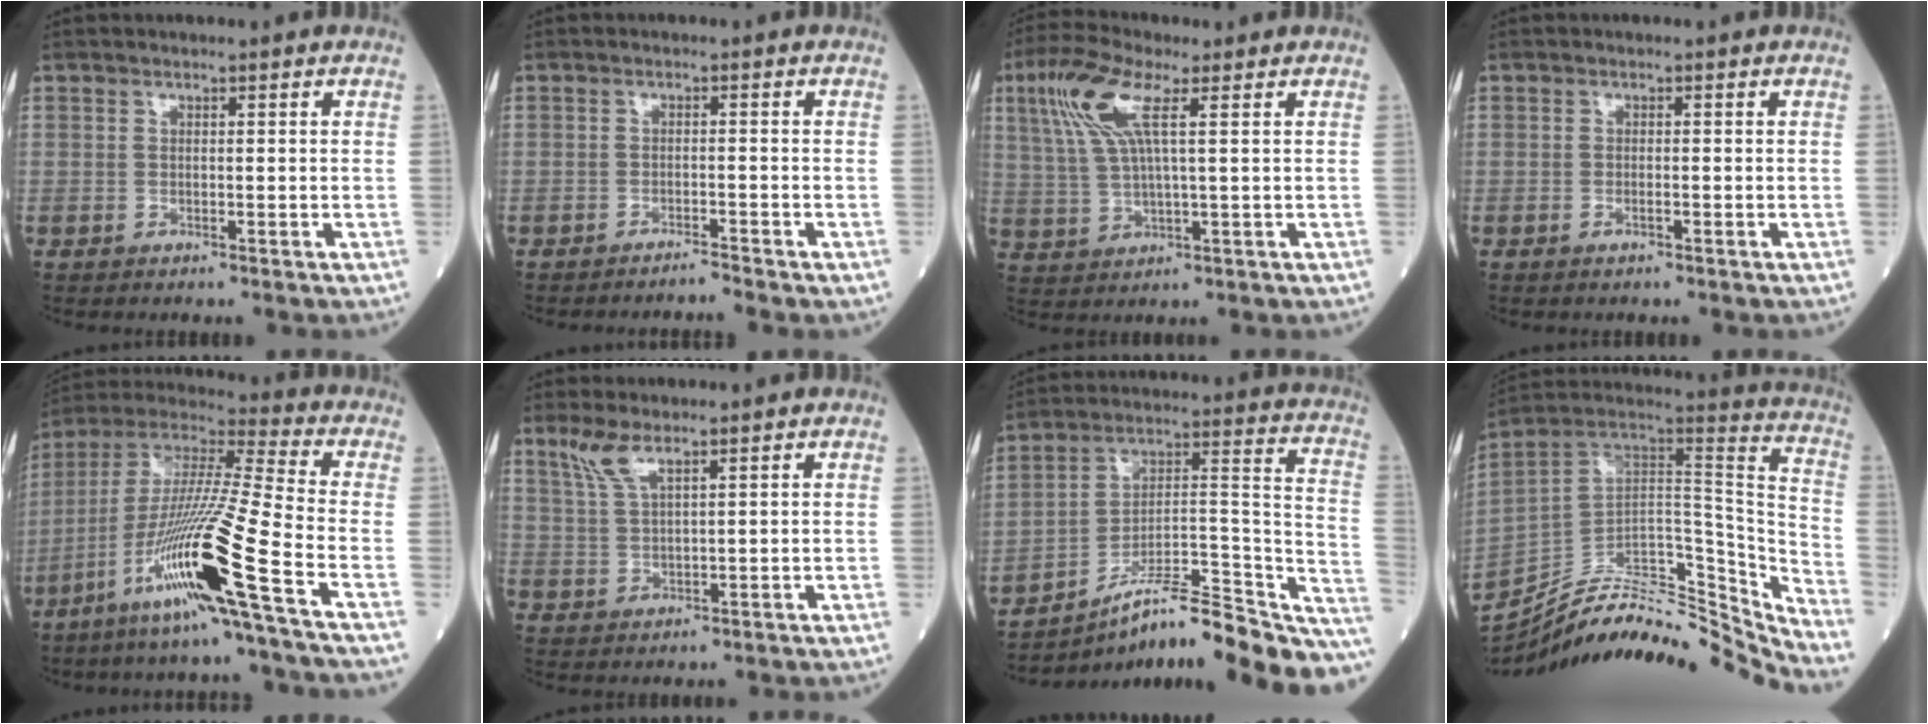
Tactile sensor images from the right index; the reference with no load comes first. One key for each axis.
{"total": 1.8, "fx": -1.7, "fy": -0.5, "fz": 0.1, "tx": 0.002, "ty": -0.004, "tz": -0.025}
{"total": 9.0, "fx": 3.6, "fy": 1.9, "fz": 8.0, "tx": -0.184, "ty": 0.018, "tz": 0.072}
{"total": 0.9, "fx": -0.5, "fy": 0.2, "fz": 0.7, "tx": -0.017, "ty": -0.001, "tz": -0.008}
{"total": 19.5, "fx": -8.8, "fy": -1.5, "fz": 17.3, "tx": -0.364, "ty": -0.035, "tz": -0.176}
{"total": 4.0, "fx": 2.8, "fy": 0.5, "fz": 2.8, "tx": -0.071, "ty": 0.006, "tz": 0.065}
{"total": 24.4, "fx": -18.8, "fy": 4.2, "fz": 14.9, "tx": -0.138, "ty": 0.040, "tz": -0.280}
{"total": 27.3, "fx": -24.7, "fy": 4.6, "fz": 10.8, "tx": -0.147, "ty": 0.030, "tz": -0.371}